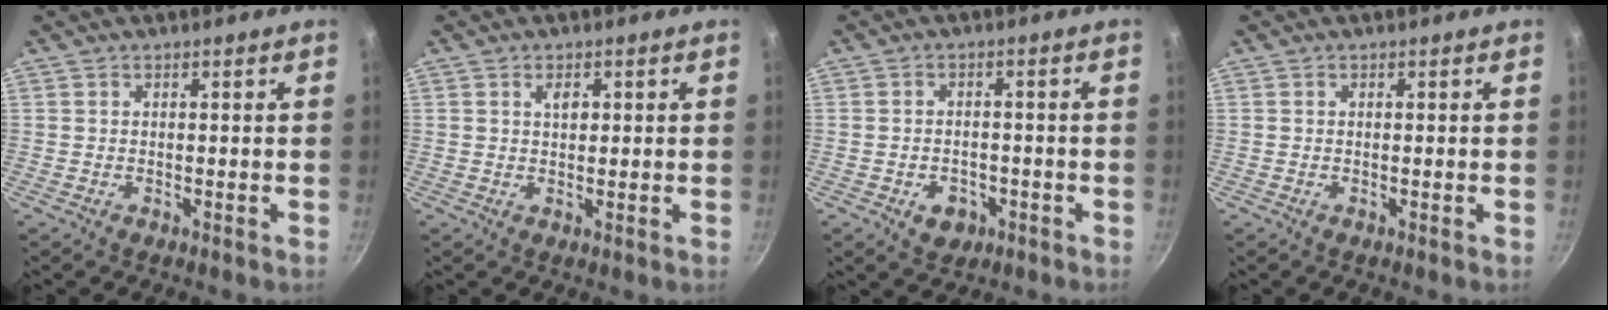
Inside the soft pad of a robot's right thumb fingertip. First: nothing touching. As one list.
[{"total": 2.4, "force": [0.8, 1.4, 1.8], "torque": [-0.019, -0.002, 0.010]}, {"total": 4.7, "force": [-2.0, 3.5, 2.5], "torque": [-0.027, 0.014, -0.022]}, {"total": 0.0}]